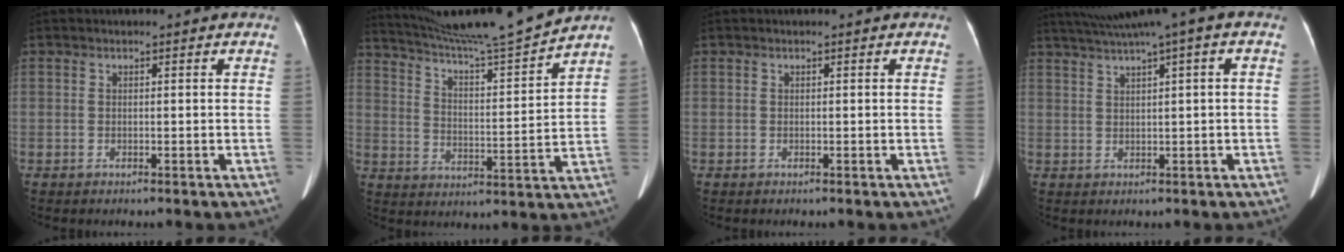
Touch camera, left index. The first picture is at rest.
{"total": 16.0, "force": [14.7, -2.8, 5.6], "torque": [-0.100, -0.038, 0.232]}
{"total": 0.0}
{"total": 7.4, "force": [4.3, -0.4, 6.0], "torque": [-0.104, 0.041, 0.071]}